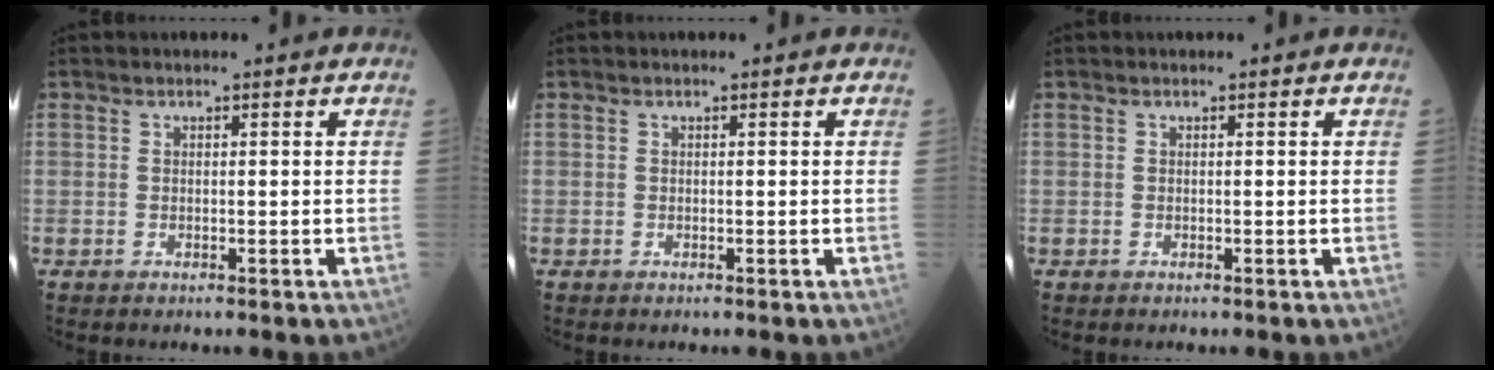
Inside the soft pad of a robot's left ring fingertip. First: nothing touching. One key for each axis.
{"total": 0.0}
{"total": 0.0}